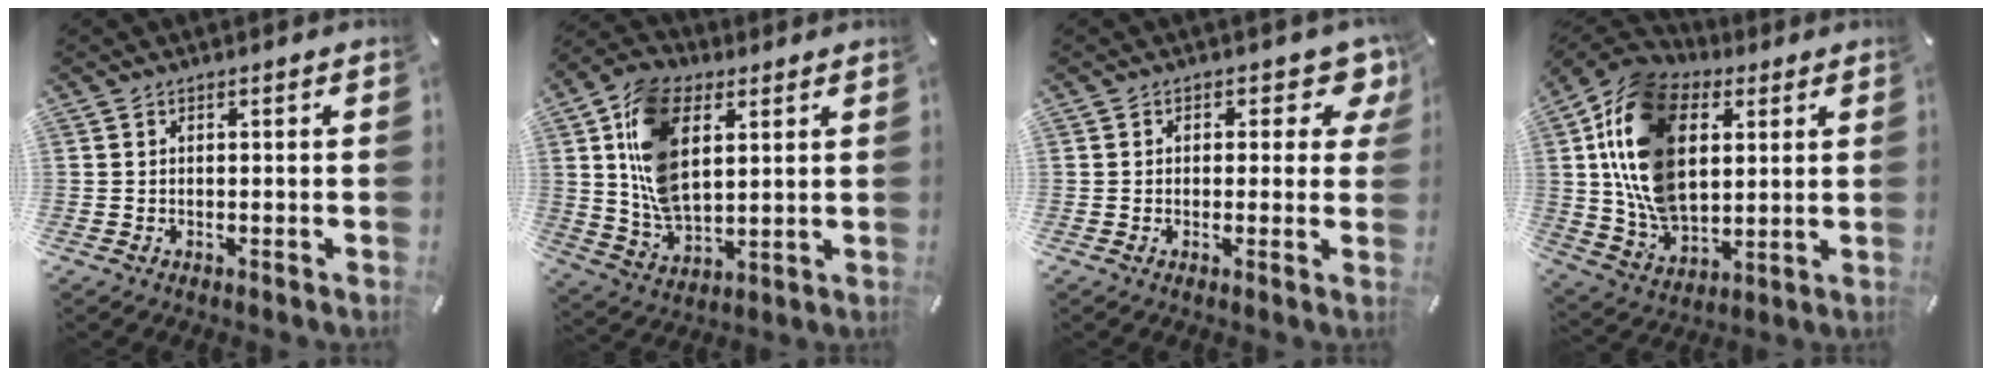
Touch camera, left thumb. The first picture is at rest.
{"total": 14.7, "force": [4.7, 9.2, 10.5], "torque": [-0.239, -0.002, 0.084]}
{"total": 5.3, "force": [2.0, 3.4, 3.5], "torque": [-0.027, -0.010, 0.027]}
{"total": 20.5, "force": [5.3, 14.3, 13.6], "torque": [-0.294, -0.016, 0.093]}